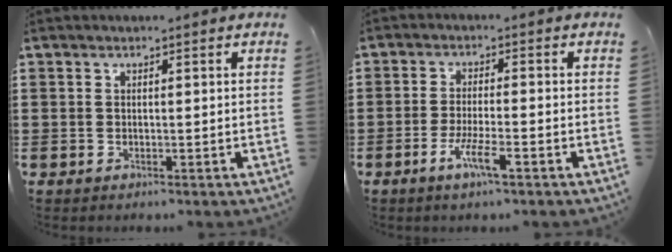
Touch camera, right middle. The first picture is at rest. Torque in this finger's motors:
{"motor_torque": [0.14, -0.05, 0.40, 0.12]}